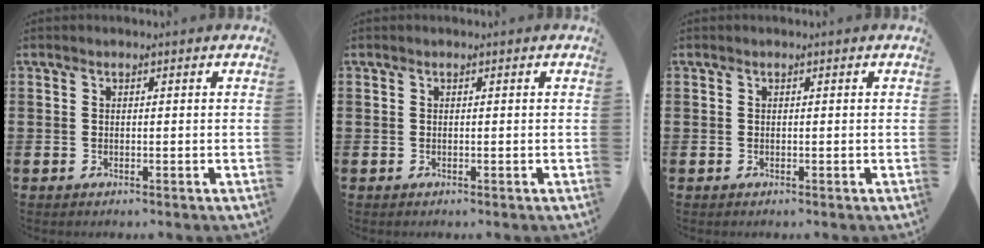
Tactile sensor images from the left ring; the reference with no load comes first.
{"total": 0.0}
{"total": 0.0}